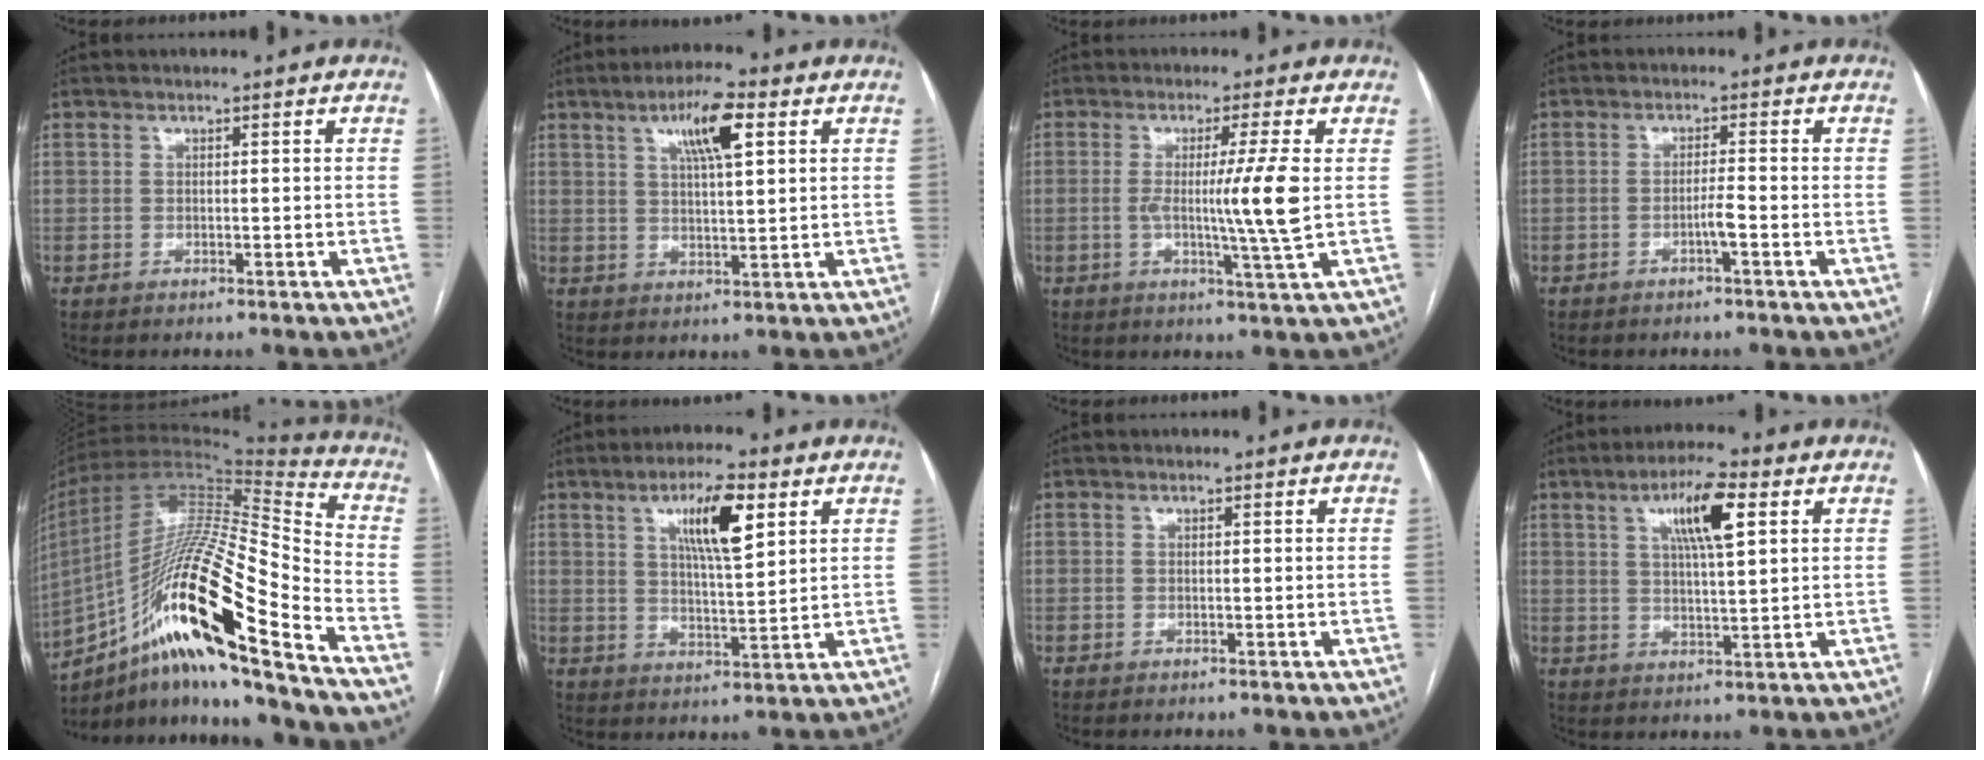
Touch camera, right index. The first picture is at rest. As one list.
[{"total": 7.9, "force": [3.6, 1.3, 6.9], "torque": [-0.123, 0.010, 0.059]}, {"total": 7.9, "force": [0.1, -1.8, 7.7], "torque": [-0.134, -0.017, 0.004]}, {"total": 2.0, "force": [-1.0, -0.2, 1.7], "torque": [-0.029, 0.000, -0.020]}, {"total": 26.4, "force": [-15.1, 1.8, 21.7], "torque": [-0.389, -0.014, -0.266]}, {"total": 9.1, "force": [4.1, 1.5, 8.0], "torque": [-0.139, 0.003, 0.069]}, {"total": 0.0}, {"total": 8.6, "force": [3.5, 1.2, 7.7], "torque": [-0.137, 0.010, 0.059]}]